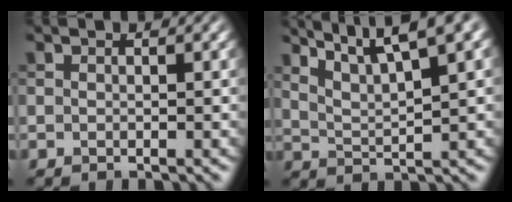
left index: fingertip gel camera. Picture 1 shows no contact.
{"total": 7.9, "force": [5.9, 1.3, 5.1], "torque": [-0.078, 0.017, 0.092]}